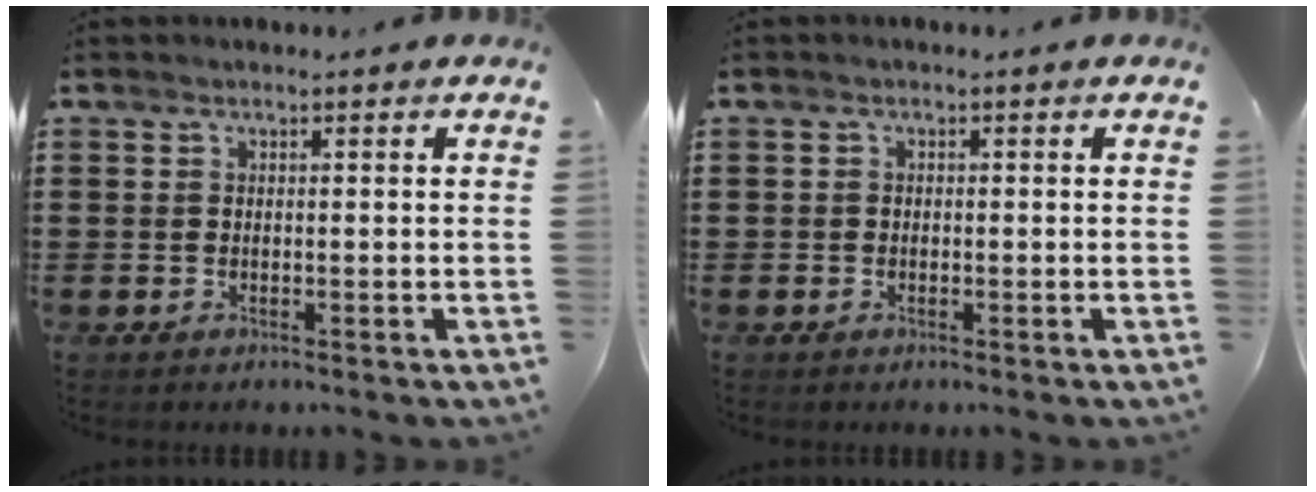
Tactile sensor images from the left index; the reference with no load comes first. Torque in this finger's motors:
{"motor_torque": [-0.79, 1.06, -0.02, -0.01]}